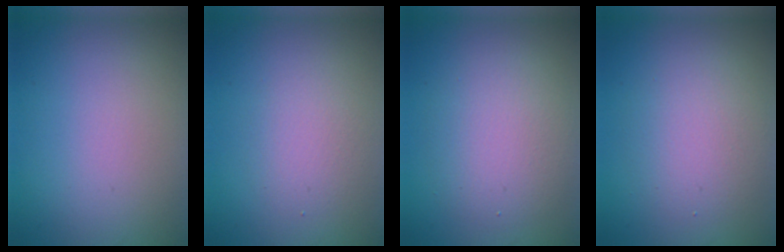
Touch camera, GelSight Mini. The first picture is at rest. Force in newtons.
{"total": 2.2, "press": 2.2, "slide": 0.1}
{"total": 4.3, "press": 4.3, "slide": 0.2}
{"total": 3.7, "press": 3.7, "slide": 0.2}